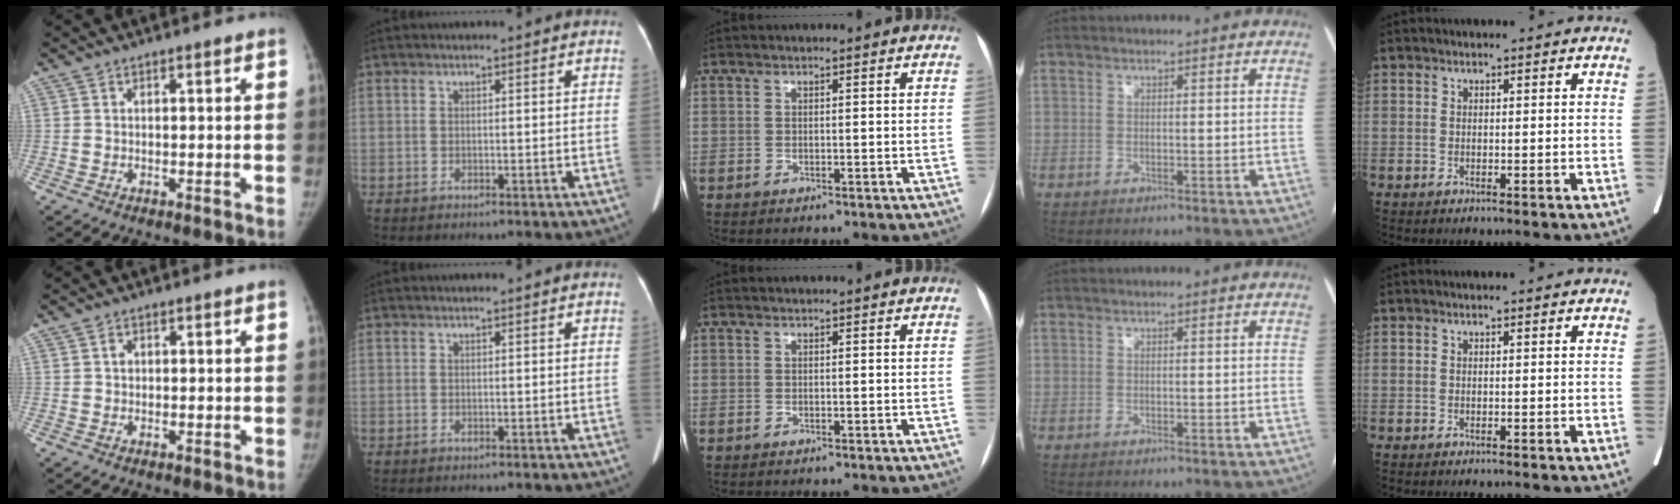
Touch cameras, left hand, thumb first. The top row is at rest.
{"thumb": {"total": 1.4, "force": [0.4, 1.2, 0.6], "torque": [-0.003, 0.001, 0.004]}}